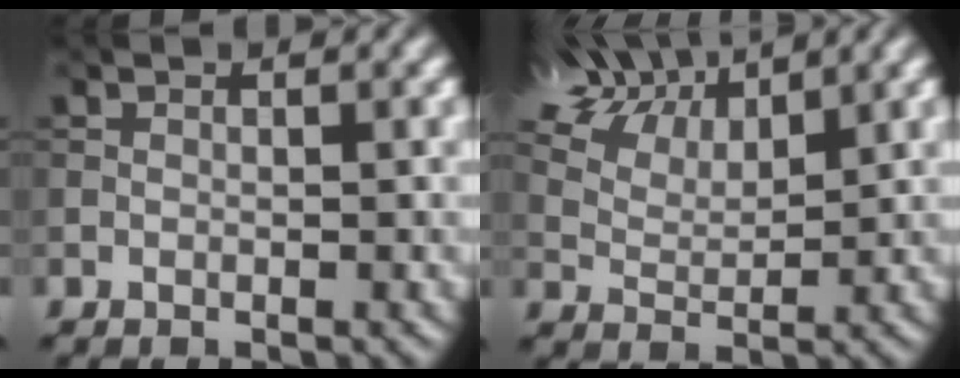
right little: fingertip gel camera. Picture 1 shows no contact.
{"total": 7.8, "force": [6.0, 3.3, 3.9], "torque": [-0.121, 0.020, 0.117]}